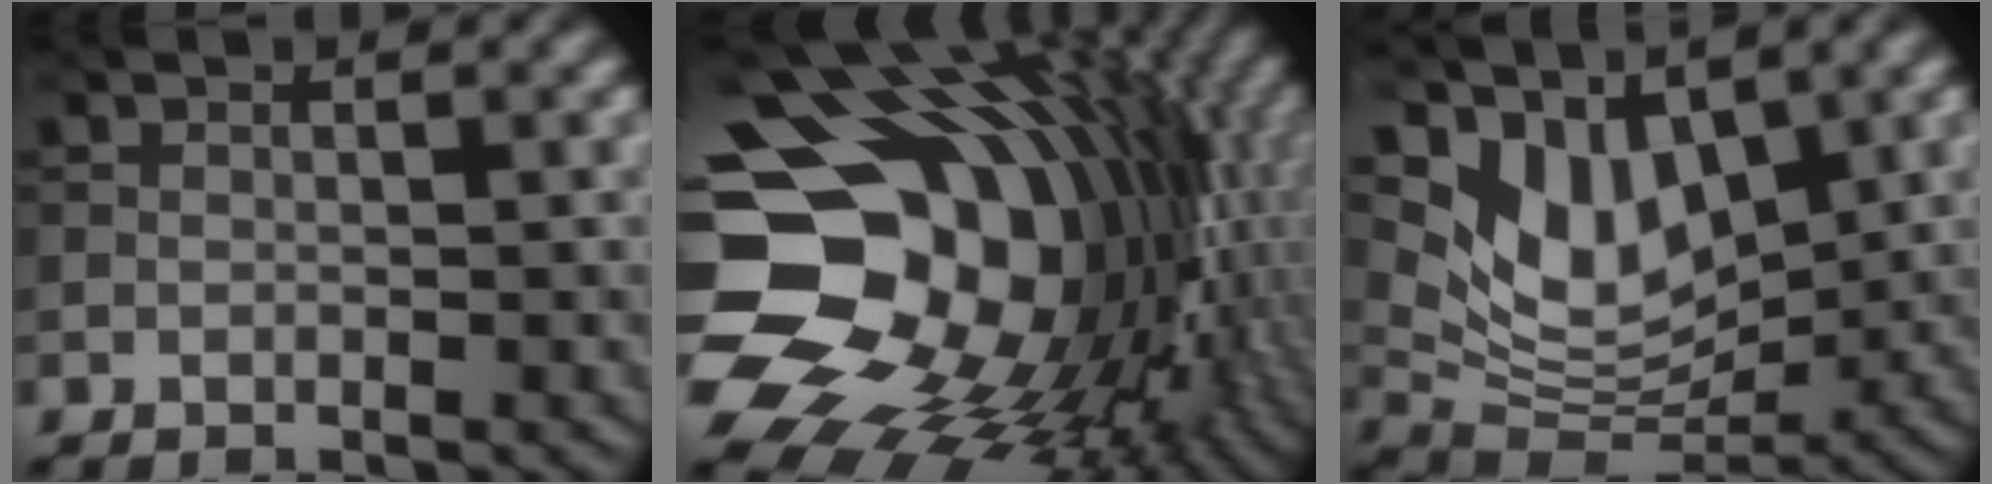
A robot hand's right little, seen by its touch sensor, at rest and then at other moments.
{"total": 20.9, "force": [-0.3, 16.6, 12.7], "torque": [-0.231, -0.026, 0.019]}
{"total": 7.0, "force": [3.7, 4.0, 4.4], "torque": [-0.092, -0.012, 0.066]}